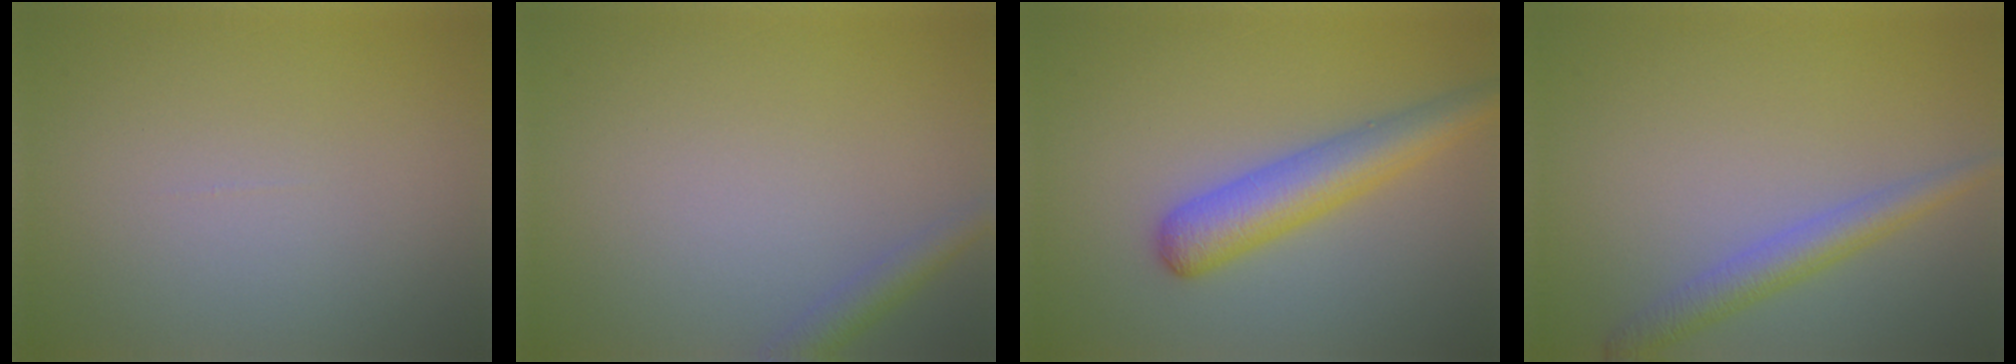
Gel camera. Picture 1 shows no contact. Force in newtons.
{"total": 2.1, "press": 2.1, "slide": 0.1}
{"total": 4.8, "press": 4.8, "slide": 0.2}
{"total": 2.9, "press": 2.9, "slide": 0.1}